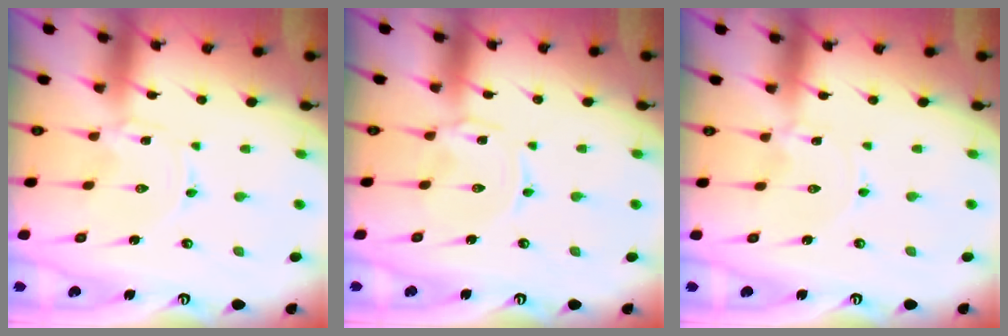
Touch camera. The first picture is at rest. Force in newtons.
{"total": 1.0, "press": 0.9, "slide": 0.4}
{"total": 0.0}